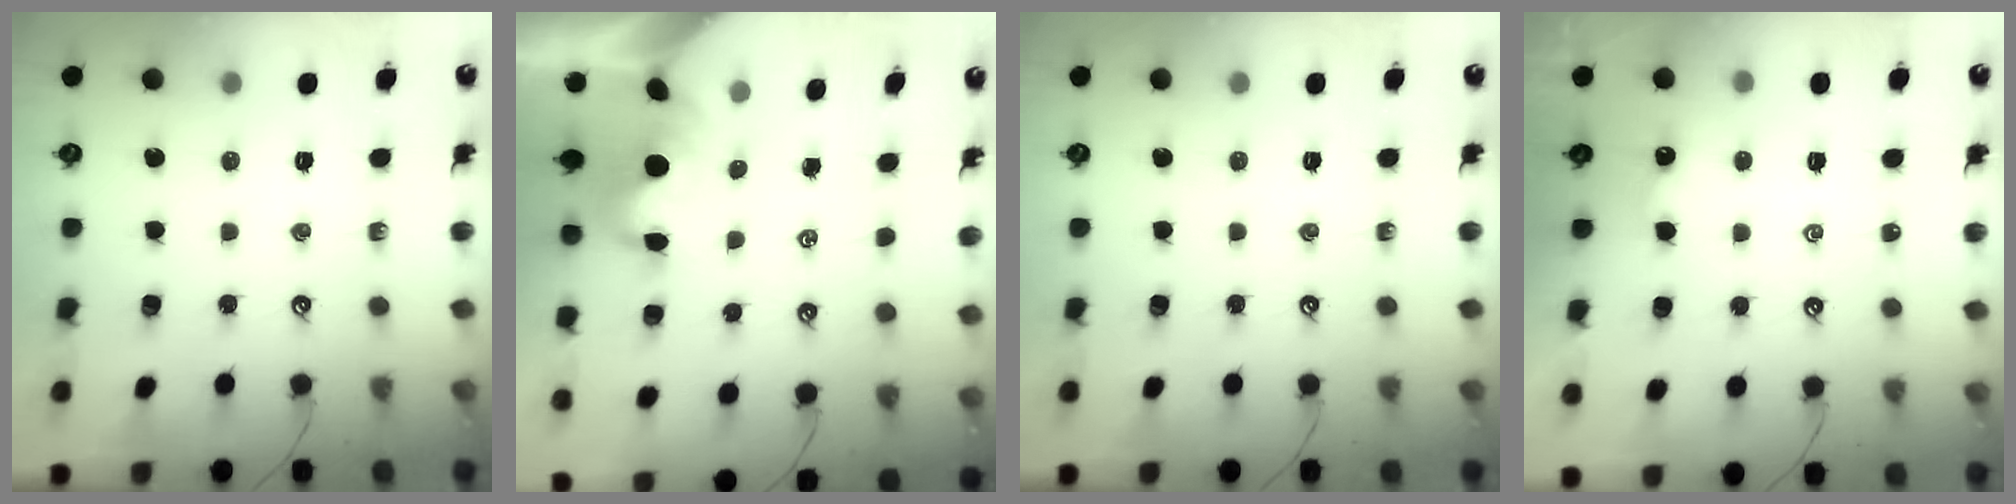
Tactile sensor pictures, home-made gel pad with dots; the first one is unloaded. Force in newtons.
{"total": 1.4, "press": 1.2, "slide": 0.7}
{"total": 0.0}
{"total": 0.8, "press": 0.7, "slide": 0.3}